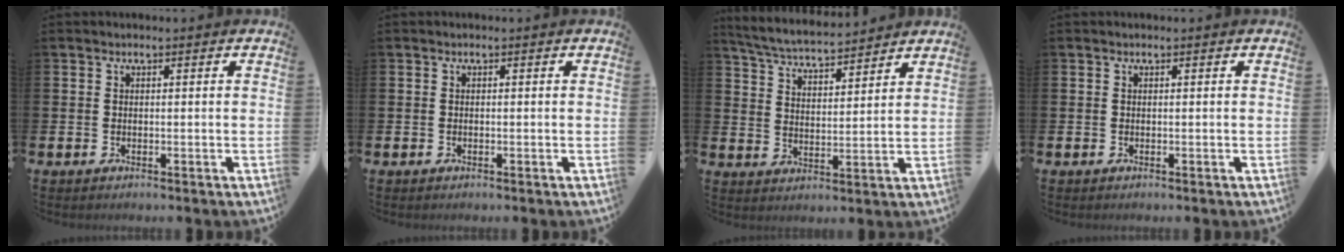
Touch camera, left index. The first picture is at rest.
{"total": 0.0}
{"total": 5.3, "force": [5.2, 0.4, 0.9], "torque": [-0.040, -0.034, 0.090]}
{"total": 0.0}